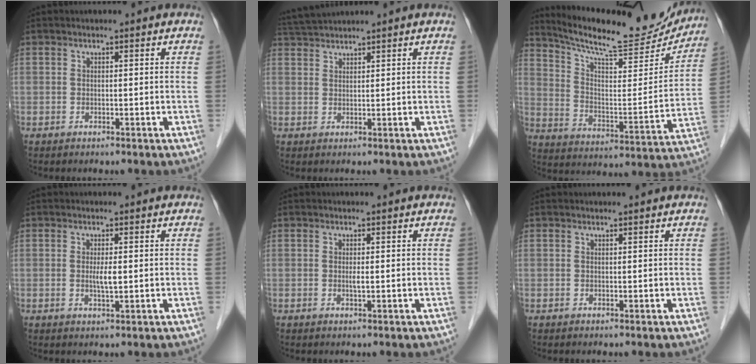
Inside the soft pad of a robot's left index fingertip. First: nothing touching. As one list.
[{"total": 4.2, "force": [4.1, -0.5, 0.8], "torque": [-0.020, 0.025, 0.081]}, {"total": 20.4, "force": [18.9, 2.7, 7.2], "torque": [-0.122, -0.035, 0.274]}, {"total": 2.0, "force": [0.2, 0.2, 2.0], "torque": [-0.040, -0.004, 0.002]}, {"total": 0.7, "force": [0.1, 0.0, 0.7], "torque": [-0.017, -0.003, 0.000]}, {"total": 0.9, "force": [0.8, 0.1, 0.1], "torque": [-0.009, 0.004, 0.012]}]